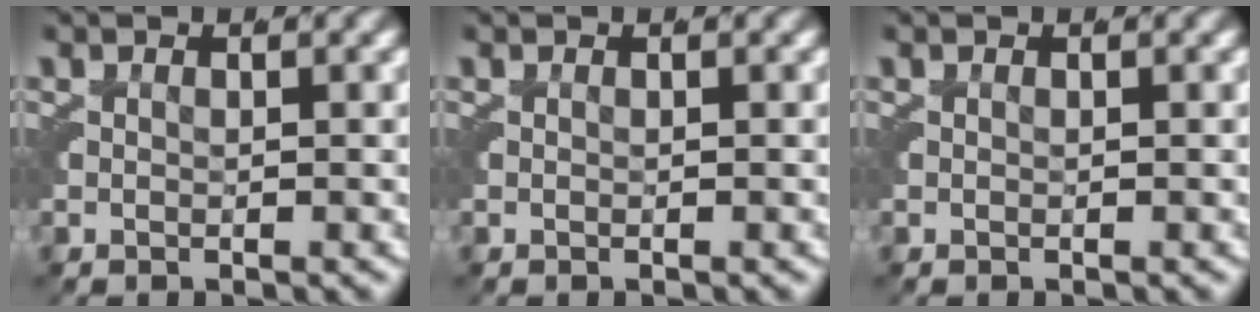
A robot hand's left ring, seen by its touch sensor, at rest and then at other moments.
{"total": 0.0}
{"total": 0.0}